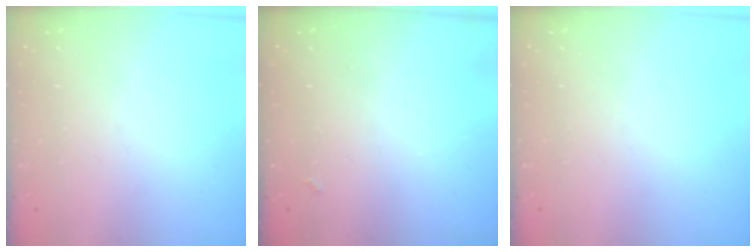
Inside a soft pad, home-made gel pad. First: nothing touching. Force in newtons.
{"total": 1.3, "press": 1.3, "slide": 0.4}
{"total": 0.0}